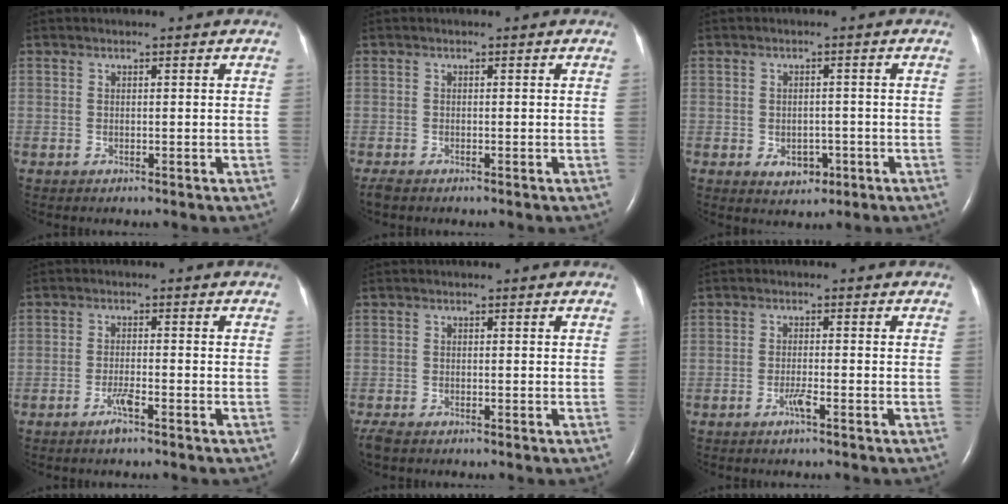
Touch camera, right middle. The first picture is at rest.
{"total": 1.2, "force": [-1.0, 0.3, 0.6], "torque": [-0.020, -0.005, -0.018]}
{"total": 3.6, "force": [-1.3, 2.6, 2.1], "torque": [-0.025, 0.005, -0.007]}
{"total": 2.4, "force": [-1.7, 0.0, 1.7], "torque": [-0.039, -0.002, -0.032]}
{"total": 2.3, "force": [-1.8, 0.7, 1.2], "torque": [-0.032, -0.008, -0.030]}
{"total": 1.9, "force": [-1.2, -0.1, 1.5], "torque": [-0.033, -0.001, -0.024]}